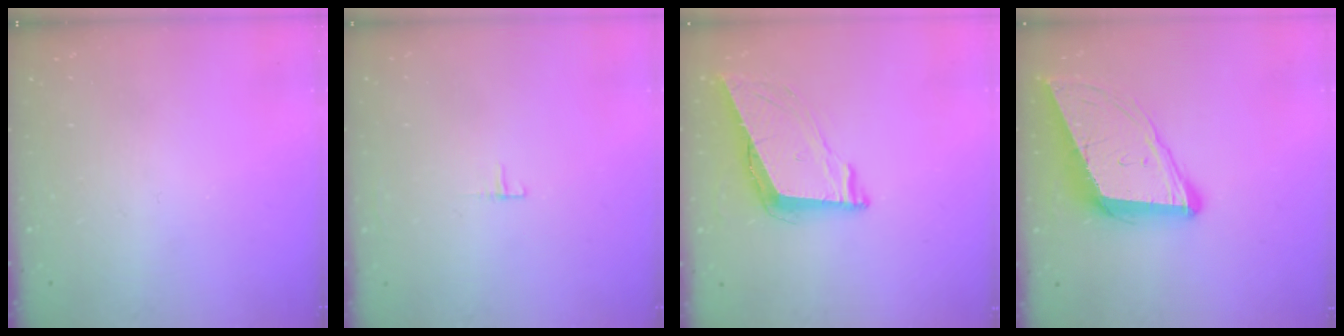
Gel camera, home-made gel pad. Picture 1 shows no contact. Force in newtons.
{"total": 3.6, "press": 3.5, "slide": 0.3}
{"total": 9.0, "press": 8.6, "slide": 2.9}
{"total": 12.6, "press": 12.0, "slide": 3.9}